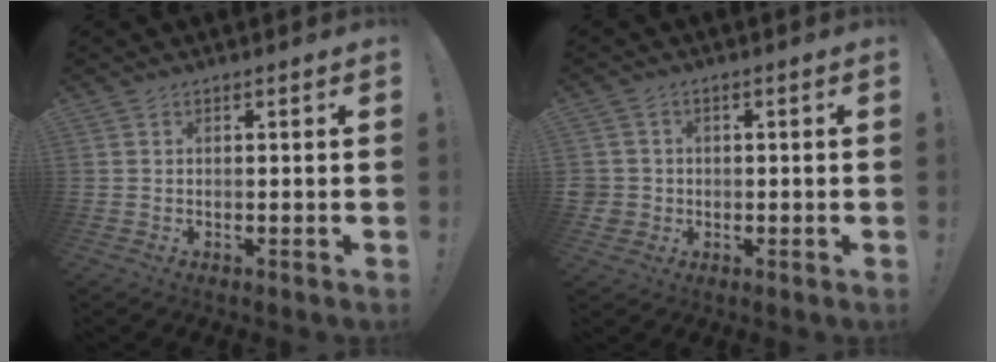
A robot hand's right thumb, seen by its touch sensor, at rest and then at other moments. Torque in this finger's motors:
{"motor_torque": [-0.12, 0.04, -0.07, 0.25, 0.05]}